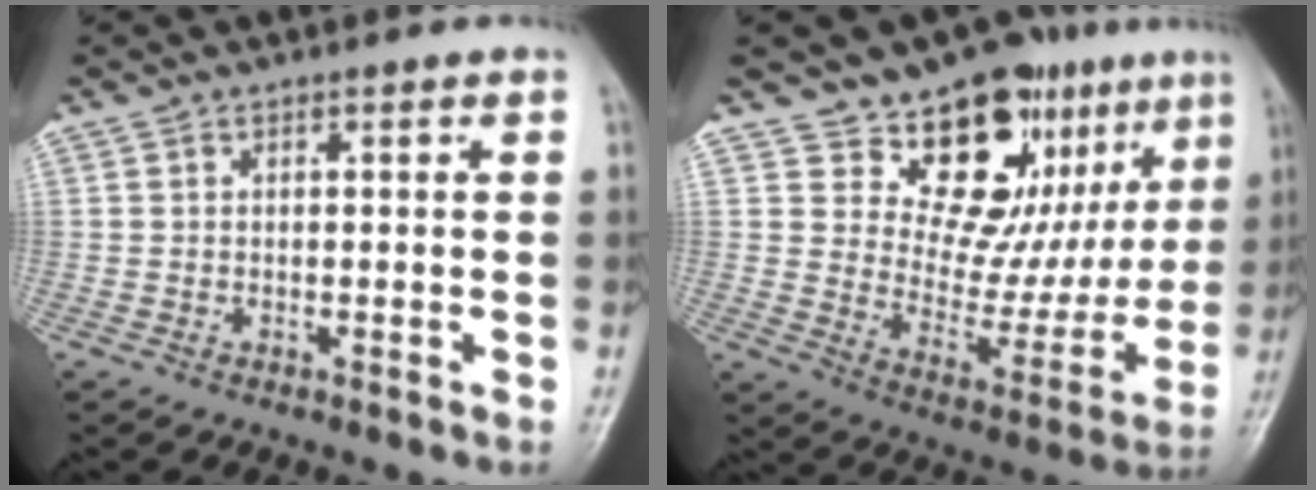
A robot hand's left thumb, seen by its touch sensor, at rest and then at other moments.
{"total": 19.0, "force": [10.4, 10.3, 12.0], "torque": [-0.095, -0.062, 0.165]}